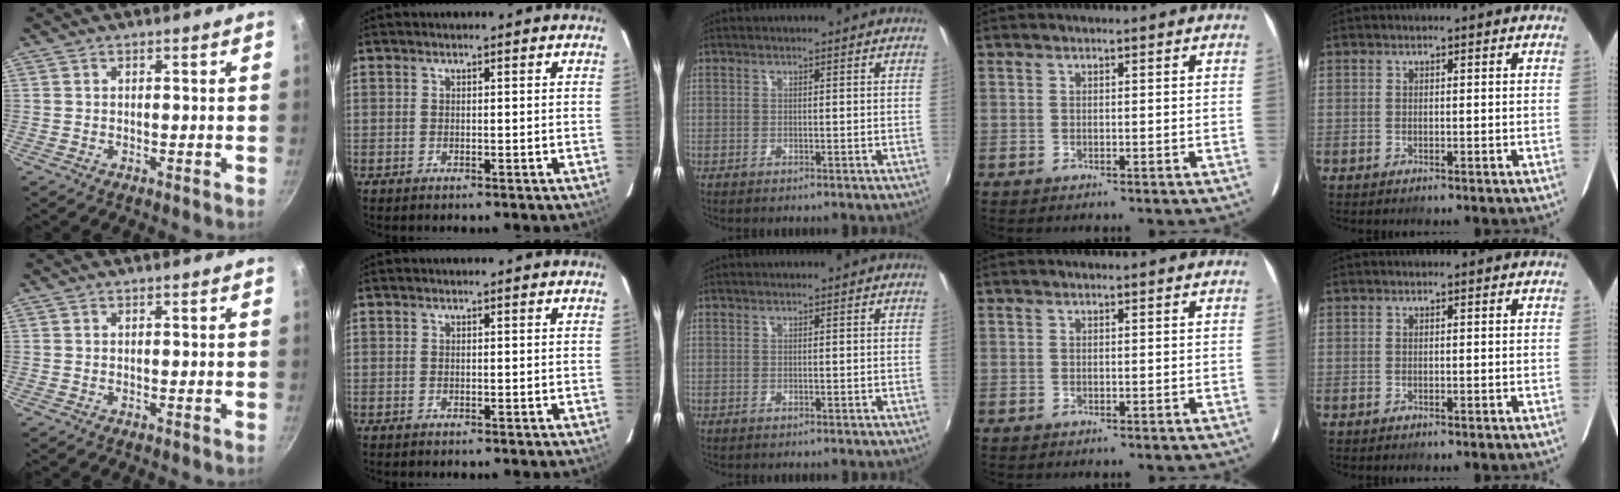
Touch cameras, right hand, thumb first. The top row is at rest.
{}